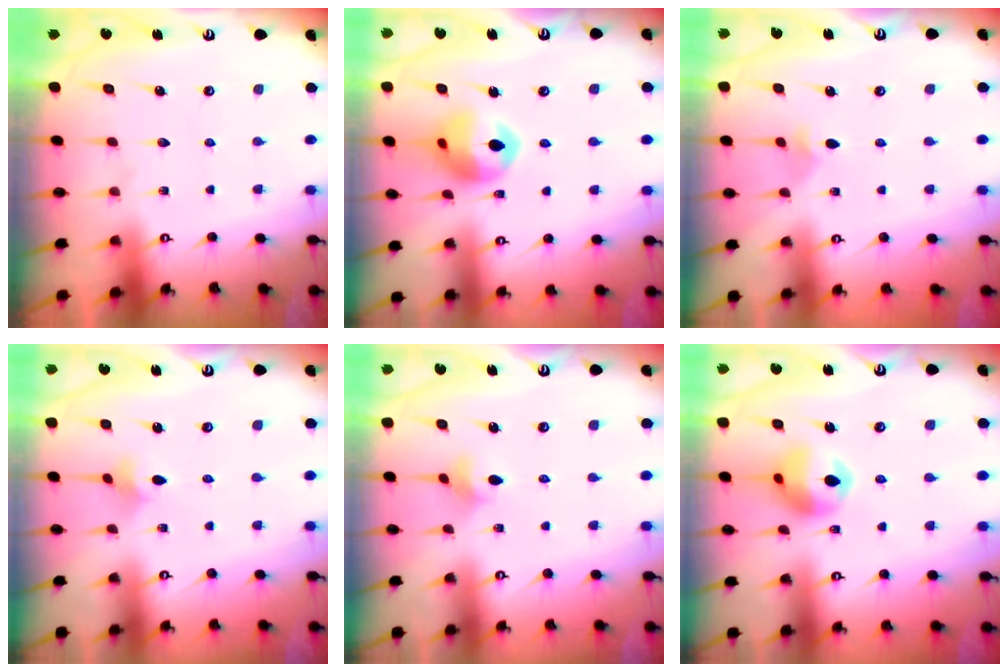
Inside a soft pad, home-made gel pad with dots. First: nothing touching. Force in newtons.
{"total": 12.3, "press": 12.1, "slide": 2.1}
{"total": 3.0, "press": 2.9, "slide": 0.7}
{"total": 1.9, "press": 1.8, "slide": 0.5}
{"total": 3.9, "press": 3.8, "slide": 0.7}
{"total": 11.8, "press": 11.7, "slide": 1.3}